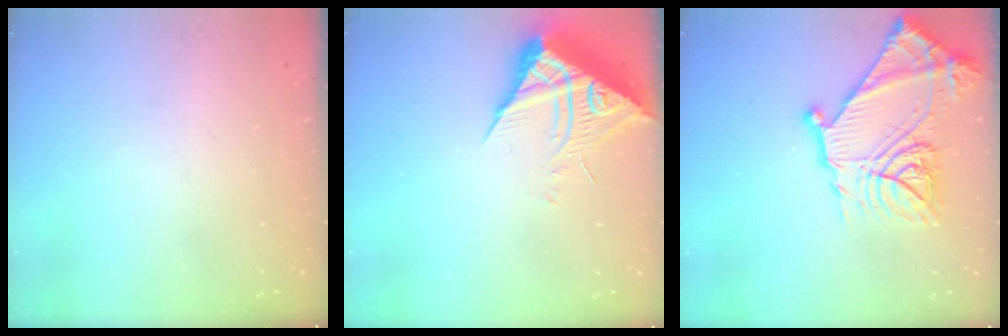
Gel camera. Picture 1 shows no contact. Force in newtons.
{"total": 8.8, "press": 8.7, "slide": 0.9}
{"total": 23.5, "press": 23.4, "slide": 1.6}